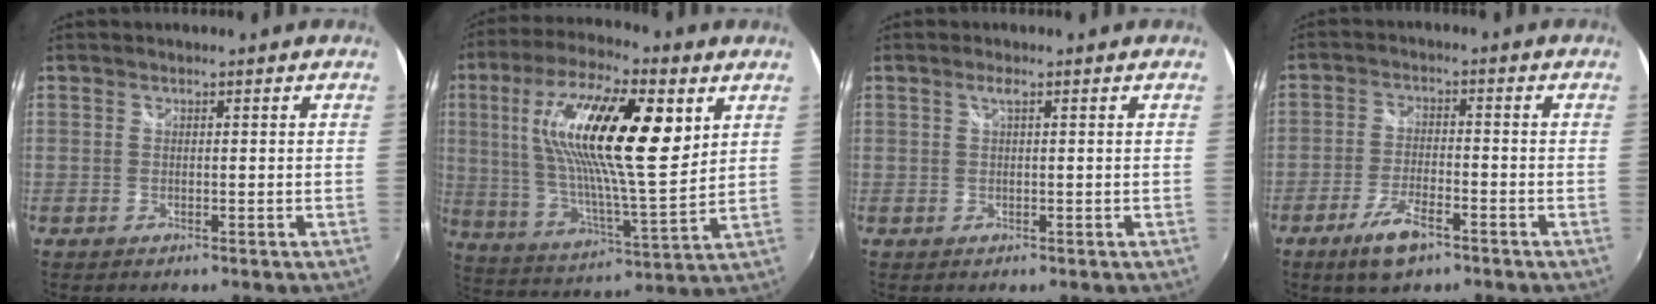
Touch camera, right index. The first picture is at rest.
{"total": 22.0, "force": [7.3, 6.0, 19.8], "torque": [-0.355, 0.012, 0.126]}
{"total": 1.0, "force": [0.5, -0.1, 0.9], "torque": [-0.017, 0.003, 0.007]}
{"total": 7.3, "force": [-4.7, 2.4, 5.0], "torque": [-0.116, -0.009, -0.086]}